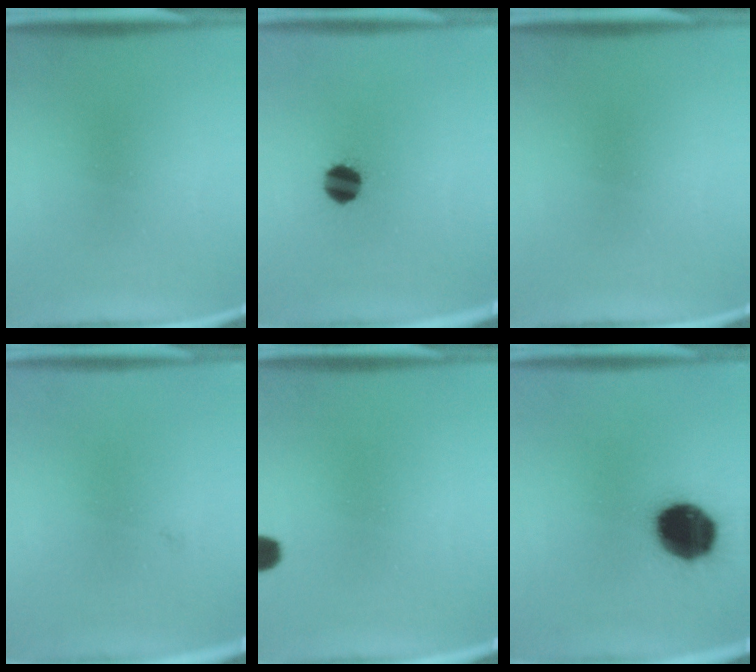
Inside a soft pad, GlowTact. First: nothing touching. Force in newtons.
{"total": 6.9}
{"total": 0.0}
{"total": 0.7}
{"total": 3.3}
{"total": 18.4}